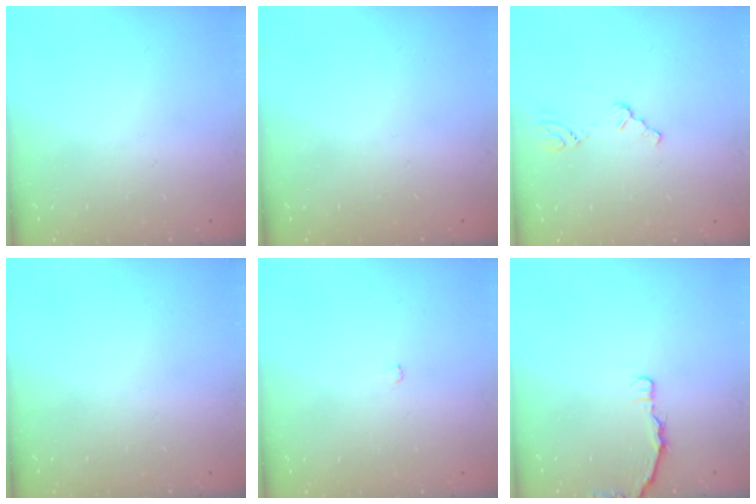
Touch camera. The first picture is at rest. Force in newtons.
{"total": 0.0}
{"total": 0.8, "press": 0.7, "slide": 0.2}
{"total": 0.0}
{"total": 5.4, "press": 4.3, "slide": 3.4}
{"total": 3.7, "press": 3.7, "slide": 0.5}